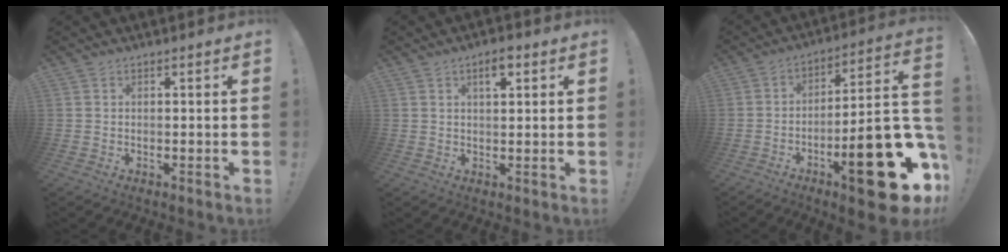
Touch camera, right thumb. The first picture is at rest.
{"total": 4.3, "force": [2.0, 1.8, 3.3], "torque": [-0.042, -0.006, 0.028]}
{"total": 26.0, "force": [-11.4, 7.2, 22.3], "torque": [-0.277, 0.060, -0.170]}